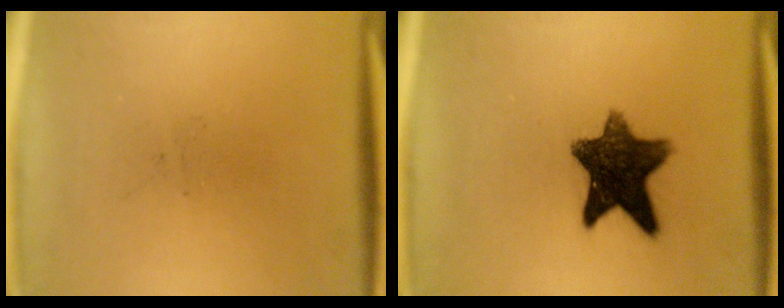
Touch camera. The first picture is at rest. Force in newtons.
{"total": 11.2}